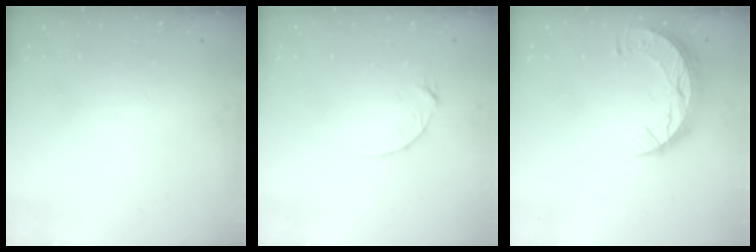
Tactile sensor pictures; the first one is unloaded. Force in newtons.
{"total": 4.4, "press": 4.4, "slide": 0.4}
{"total": 10.7, "press": 10.7, "slide": 0.8}